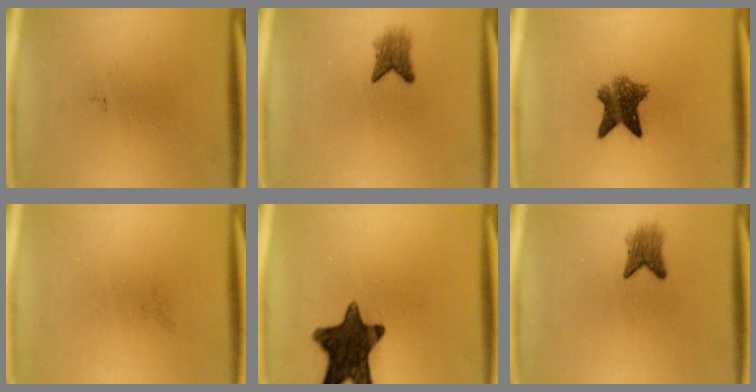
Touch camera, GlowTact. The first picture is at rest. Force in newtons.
{"total": 2.9}
{"total": 6.7}
{"total": 0.0}
{"total": 14.0}
{"total": 2.9}